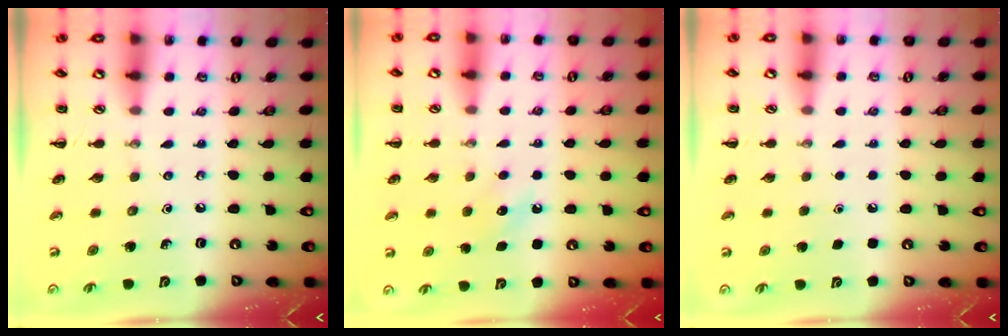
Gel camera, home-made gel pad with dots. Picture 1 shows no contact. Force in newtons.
{"total": 7.3, "press": 7.1, "slide": 1.7}
{"total": 1.8, "press": 1.7, "slide": 0.1}